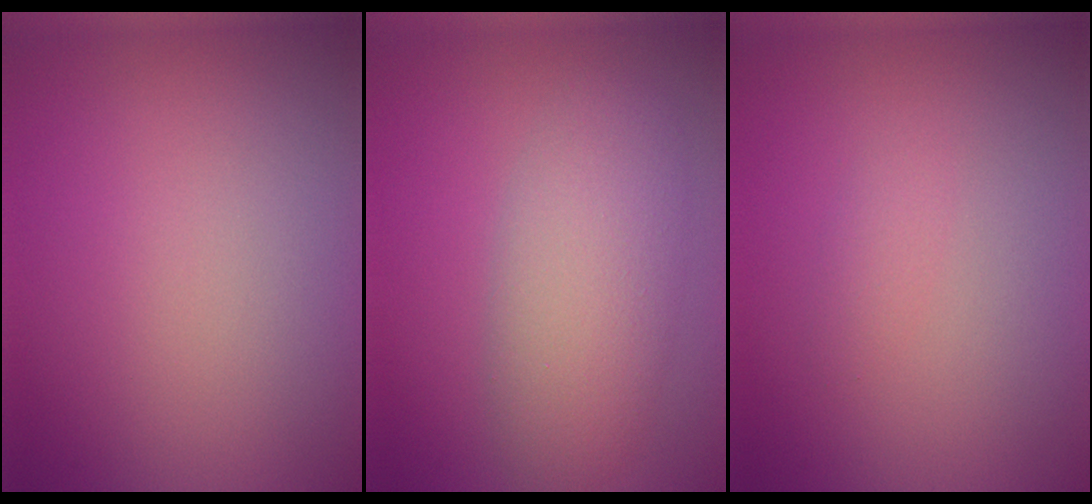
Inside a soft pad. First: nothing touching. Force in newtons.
{"total": 5.1, "press": 5.1, "slide": 0.1}
{"total": 0.9, "press": 0.9, "slide": 0.0}